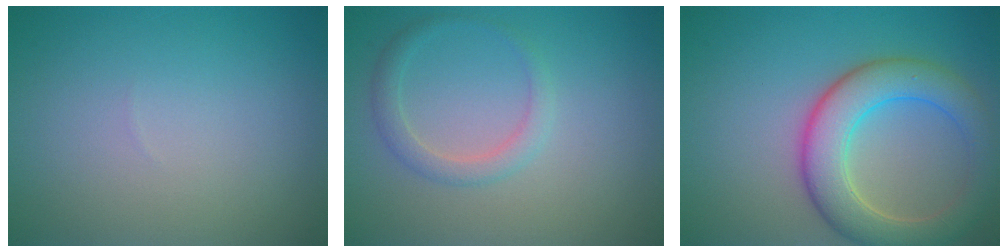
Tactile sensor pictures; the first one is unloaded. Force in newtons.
{"total": 1.9, "press": 1.9, "slide": 0.1}
{"total": 6.6, "press": 6.6, "slide": 0.4}